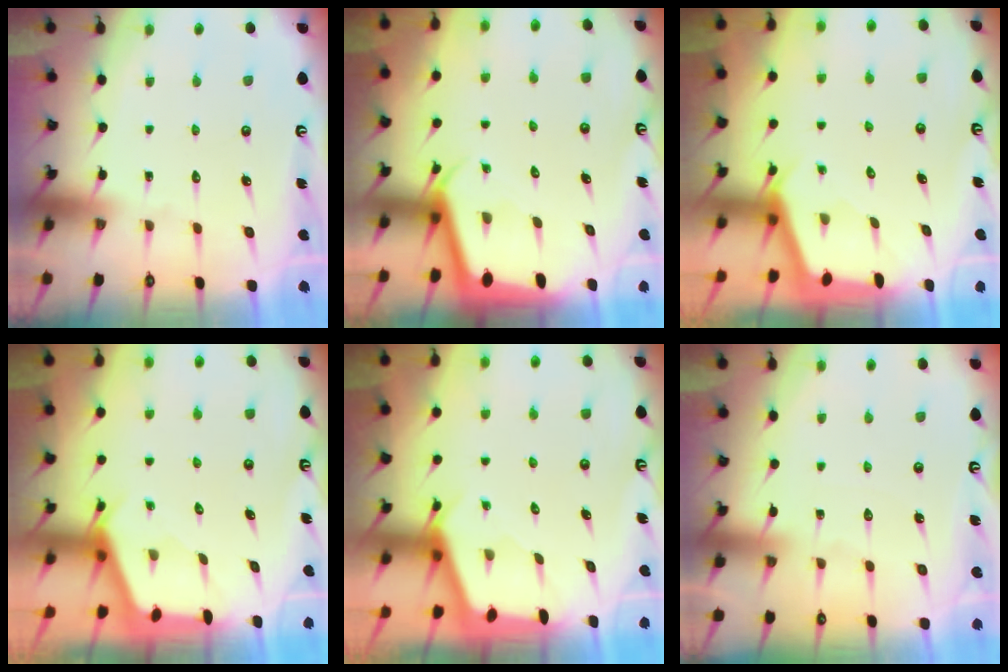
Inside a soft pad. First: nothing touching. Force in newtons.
{"total": 2.4, "press": 2.4, "slide": 0.1}
{"total": 2.0, "press": 2.0, "slide": 0.3}
{"total": 2.5, "press": 2.5, "slide": 0.2}
{"total": 2.5, "press": 2.5, "slide": 0.3}
{"total": 2.9, "press": 2.8, "slide": 0.4}